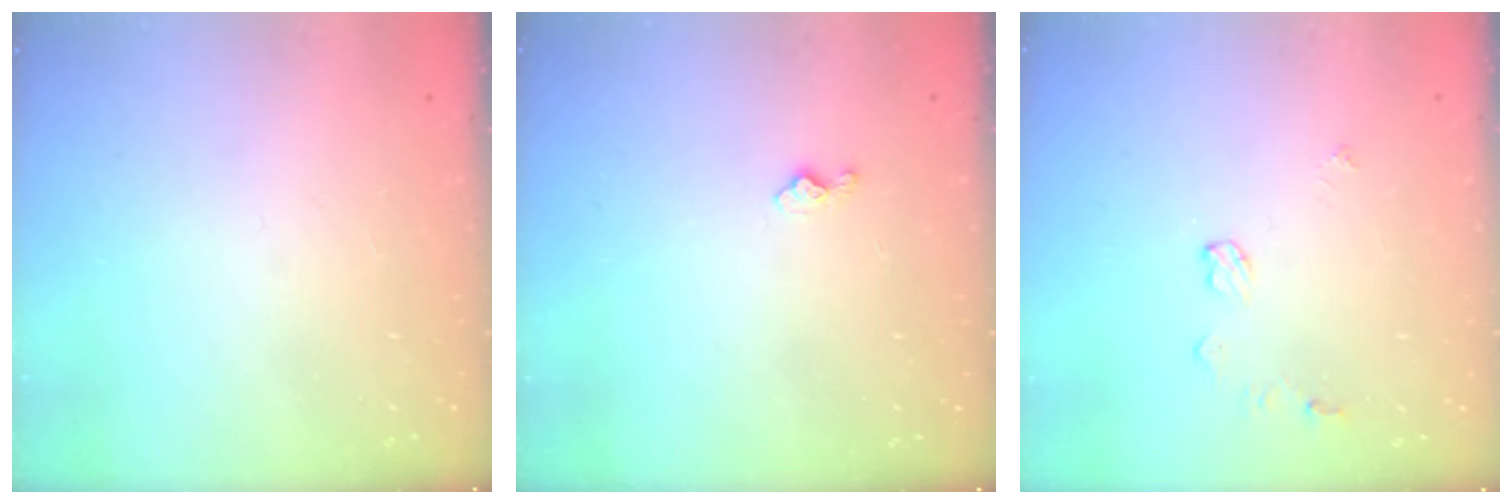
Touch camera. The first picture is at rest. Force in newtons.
{"total": 3.6, "press": 3.5, "slide": 0.6}
{"total": 5.7, "press": 5.6, "slide": 0.6}